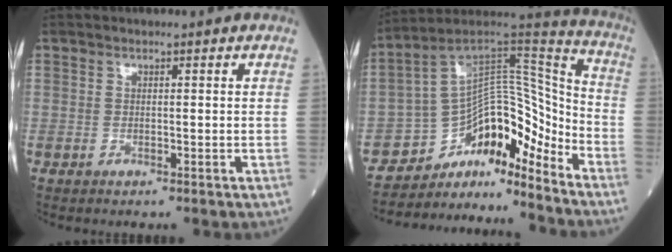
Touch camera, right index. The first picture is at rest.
{"total": 11.8, "force": [-10.4, 3.3, 4.4], "torque": [-0.047, 0.087, -0.179]}